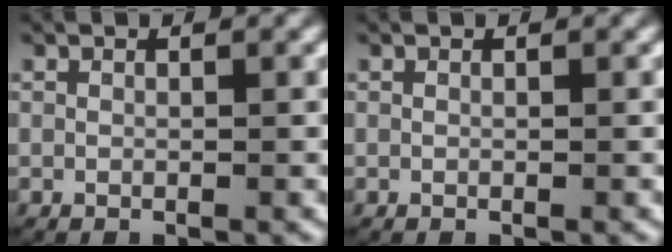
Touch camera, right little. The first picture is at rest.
{"total": 0.0}